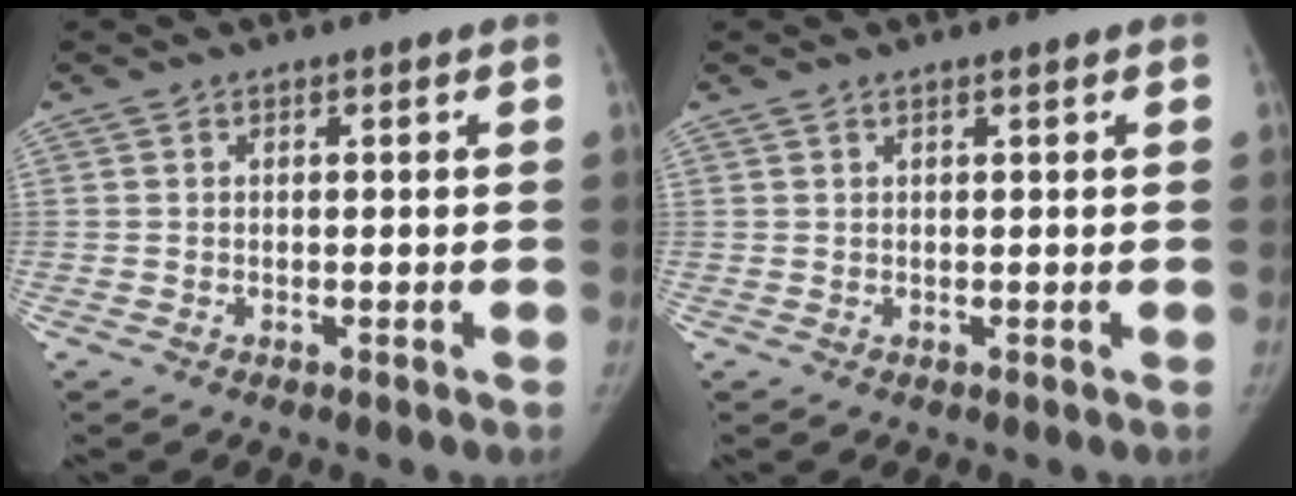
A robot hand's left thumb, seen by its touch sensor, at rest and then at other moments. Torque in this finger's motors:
{"motor_torque": [-0.05, -0.13, 0.16, -0.28, 0.06]}